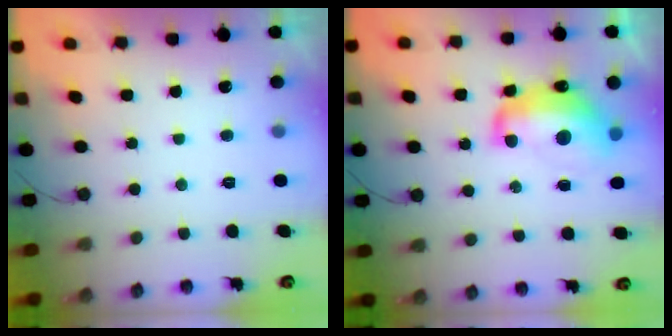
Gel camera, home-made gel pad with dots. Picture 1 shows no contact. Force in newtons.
{"total": 14.0, "press": 14.0, "slide": 1.0}